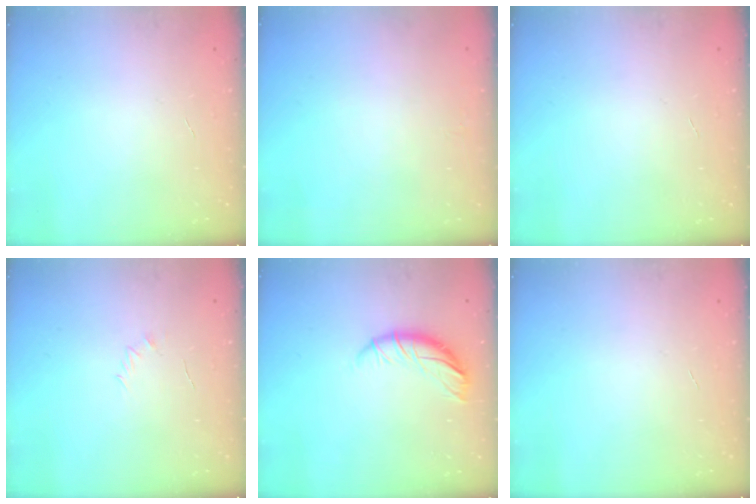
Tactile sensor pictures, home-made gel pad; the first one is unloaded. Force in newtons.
{"total": 0.0}
{"total": 0.0}
{"total": 2.5, "press": 2.4, "slide": 0.7}
{"total": 10.4, "press": 10.3, "slide": 1.5}
{"total": 0.0}